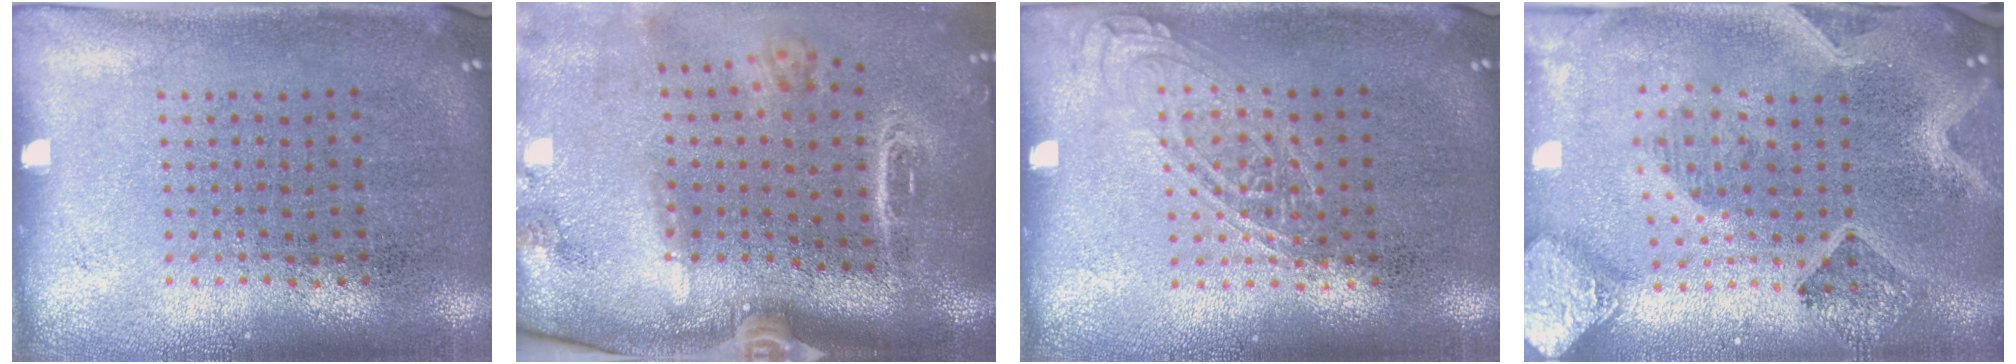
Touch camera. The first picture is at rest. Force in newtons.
{"total": 3.0, "press": 2.1, "slide": 2.1}
{"total": 1.0, "press": 1.0, "slide": 0.1}
{"total": 3.3, "press": 2.7, "slide": 1.9}